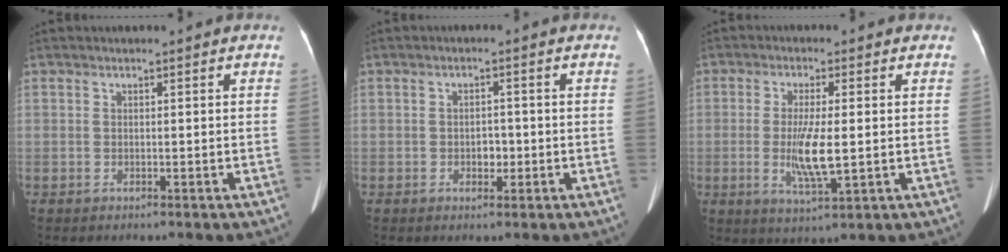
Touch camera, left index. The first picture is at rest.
{"total": 2.1, "force": [-1.2, 1.3, 1.2], "torque": [-0.015, -0.014, -0.019]}
{"total": 6.3, "force": [-1.0, 0.9, 6.1], "torque": [-0.122, -0.033, -0.020]}